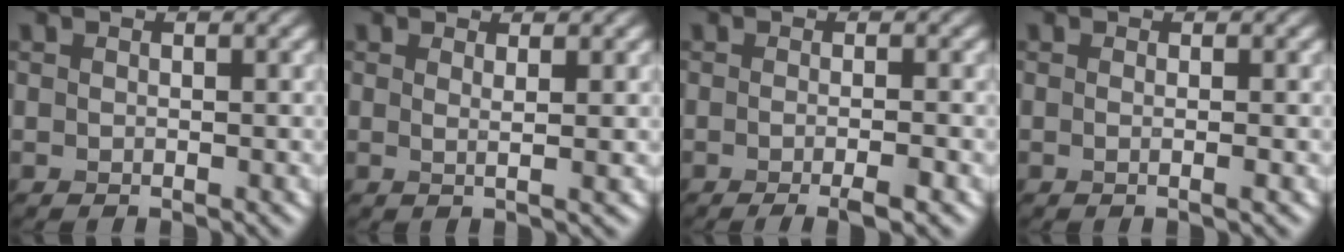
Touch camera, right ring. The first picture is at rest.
{"total": 1.4, "force": [0.4, 0.3, 1.3], "torque": [-0.020, -0.002, 0.002]}
{"total": 3.0, "force": [-1.1, 0.8, 2.7], "torque": [-0.036, -0.007, -0.019]}
{"total": 1.2, "force": [-0.2, 0.3, 1.2], "torque": [-0.014, -0.005, -0.008]}